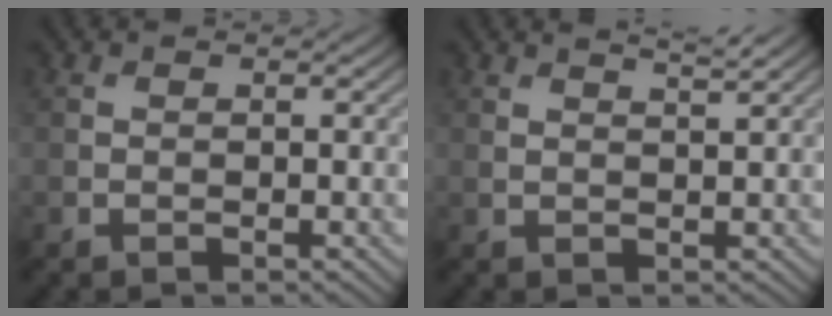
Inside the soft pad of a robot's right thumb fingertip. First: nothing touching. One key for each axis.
{"total": 2.5, "fx": 1.9, "fy": 0.4, "fz": 1.5, "tx": -0.019, "ty": 0.006, "tz": 0.024}